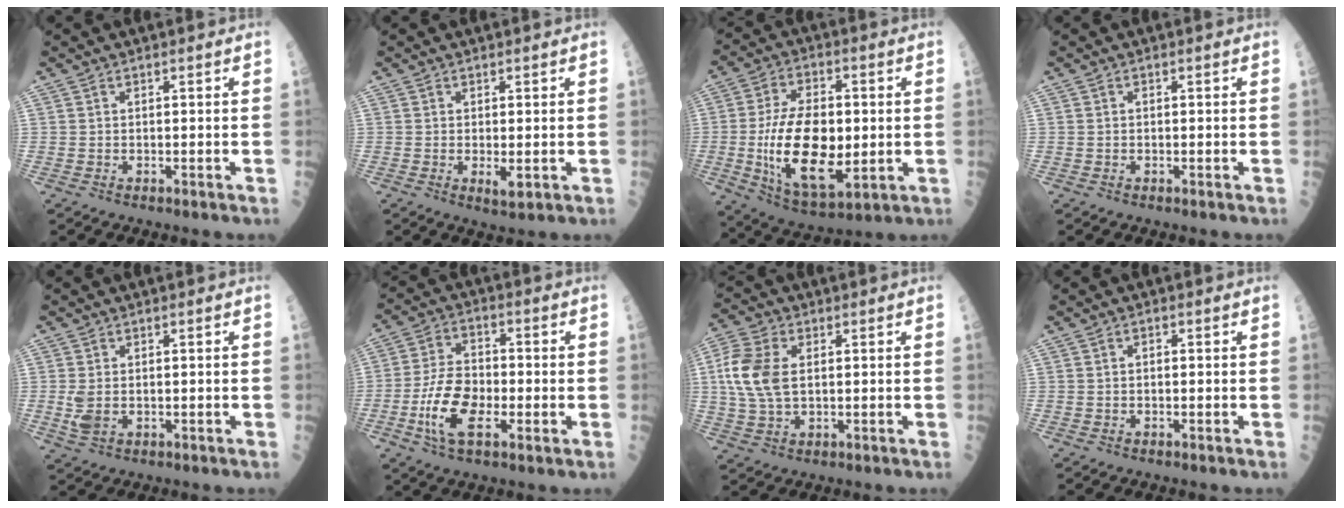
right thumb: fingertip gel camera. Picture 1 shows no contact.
{"total": 2.5, "force": [-0.3, 1.0, 2.3], "torque": [-0.037, -0.007, -0.002]}
{"total": 18.9, "force": [-1.5, 9.4, 16.3], "torque": [-0.284, -0.008, -0.015]}
{"total": 0.0}
{"total": 3.5, "force": [-0.1, 2.4, 2.6], "torque": [-0.059, -0.005, 0.003]}
{"total": 11.7, "force": [-2.8, 5.8, 9.8], "torque": [-0.182, 0.015, -0.059]}
{"total": 10.8, "force": [1.5, 6.4, 8.6], "torque": [-0.192, 0.006, 0.027]}
{"total": 0.9, "force": [0.0, 0.5, 0.7], "torque": [-0.009, 0.001, -0.002]}